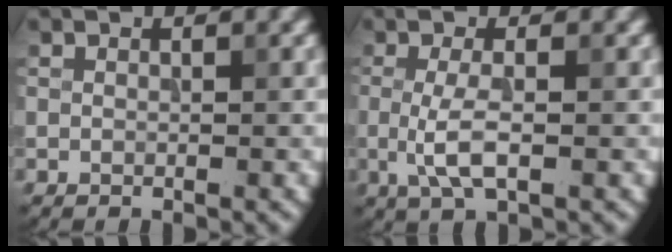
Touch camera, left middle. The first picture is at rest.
{"total": 3.3, "force": [-0.4, 0.9, 3.2], "torque": [-0.070, -0.006, -0.009]}